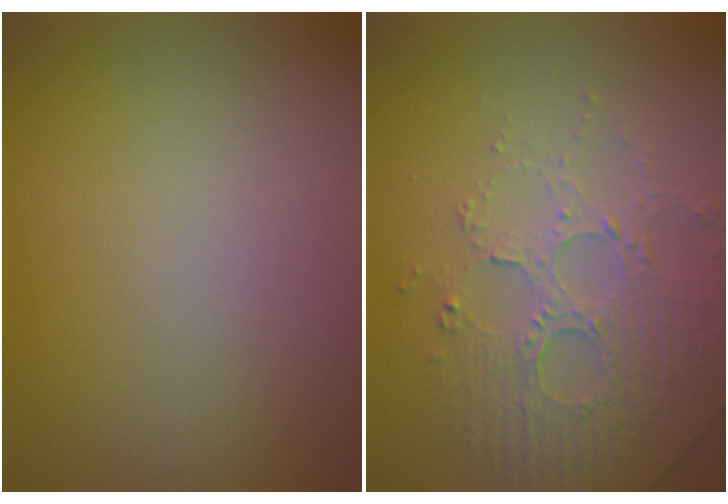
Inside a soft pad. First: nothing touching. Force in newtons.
{"total": 5.1, "press": 3.5, "slide": 3.7}